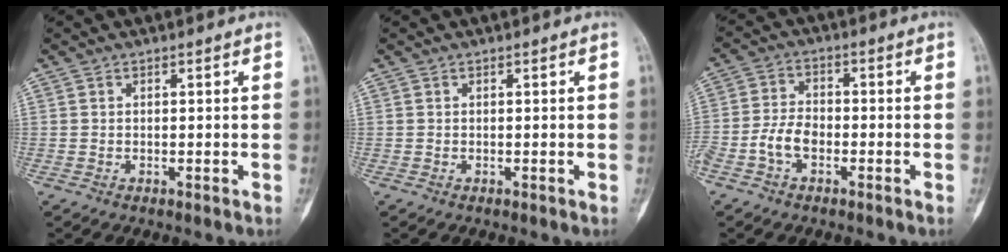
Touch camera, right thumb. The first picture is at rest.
{"total": 0.0}
{"total": 5.4, "force": [-2.2, 3.3, 3.6], "torque": [-0.069, 0.023, -0.049]}